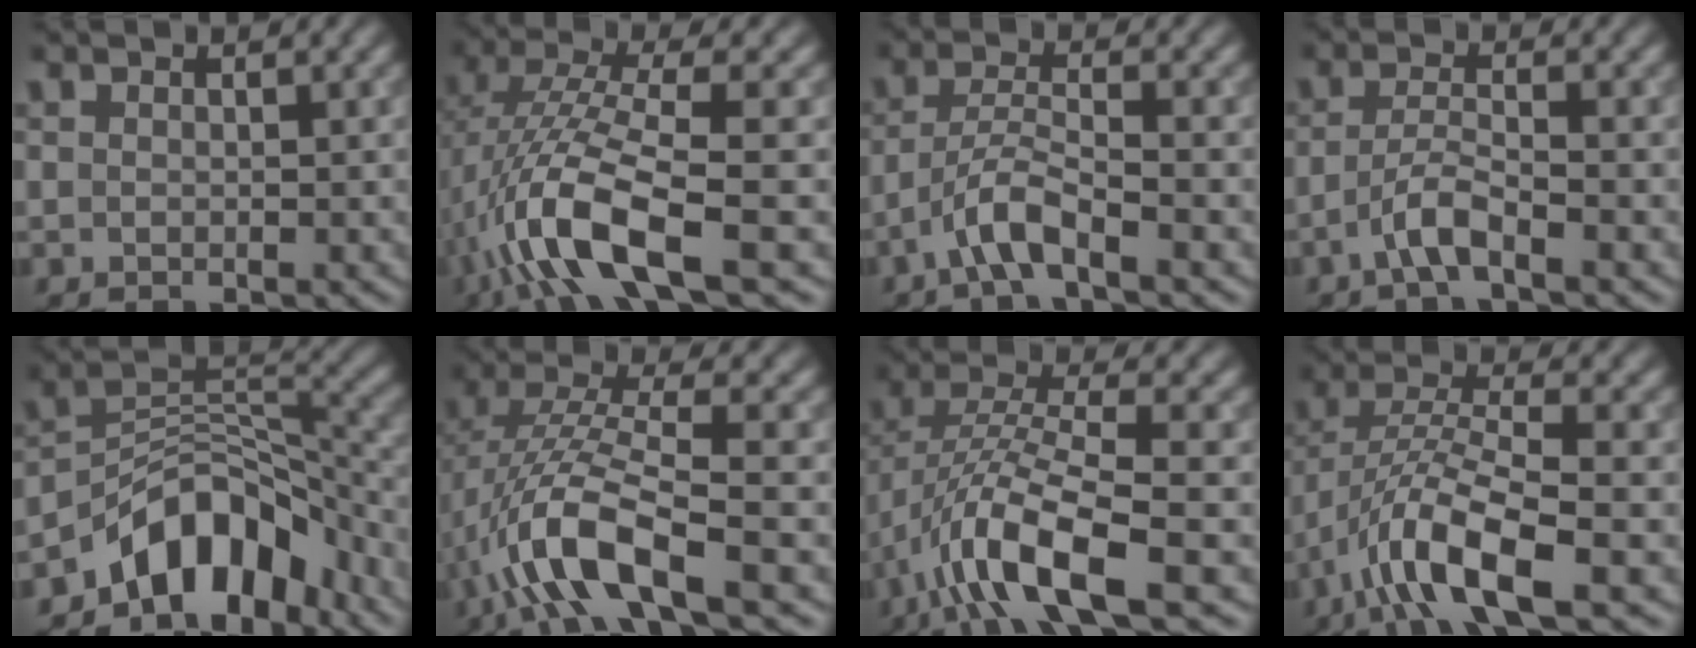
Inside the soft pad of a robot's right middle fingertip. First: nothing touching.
{"total": 9.6, "force": [-3.2, 2.7, 8.7], "torque": [-0.173, 0.007, -0.065]}
{"total": 3.6, "force": [-2.3, 0.5, 2.8], "torque": [-0.053, 0.011, -0.053]}
{"total": 2.8, "force": [-1.7, 0.4, 2.2], "torque": [-0.045, 0.008, -0.041]}
{"total": 8.1, "force": [-5.9, 3.9, 3.9], "torque": [-0.035, 0.006, -0.110]}
{"total": 8.7, "force": [-3.5, 2.6, 7.6], "torque": [-0.156, 0.011, -0.073]}
{"total": 9.5, "force": [-4.5, 2.5, 7.9], "torque": [-0.147, 0.007, -0.090]}
{"total": 8.5, "force": [-4.4, 2.3, 6.9], "torque": [-0.126, 0.006, -0.089]}